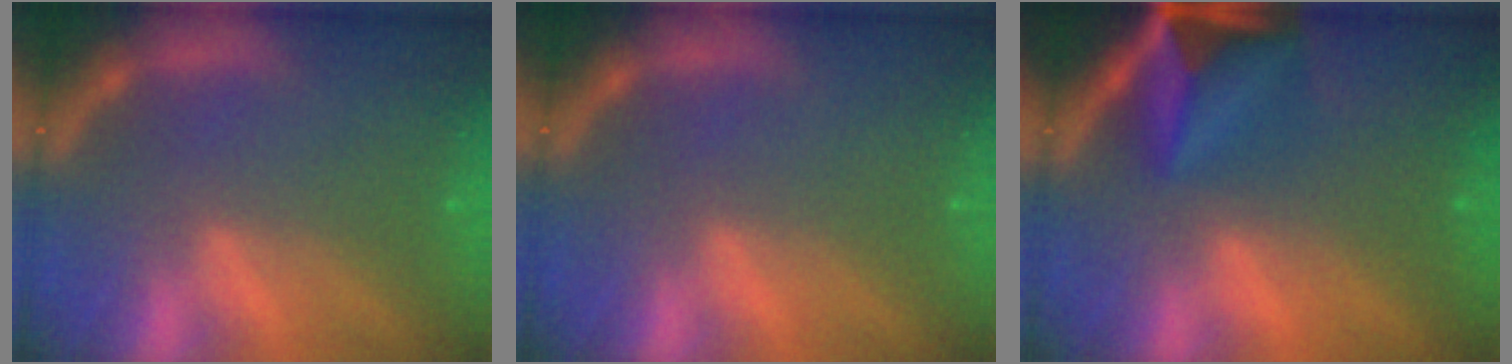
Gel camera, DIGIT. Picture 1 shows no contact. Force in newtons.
{"total": 0.0}
{"total": 10.0}